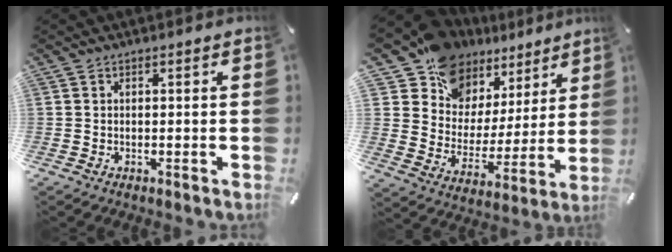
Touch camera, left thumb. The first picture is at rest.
{"total": 12.9, "force": [10.4, 7.6, 0.8], "torque": [-0.040, -0.103, 0.190]}